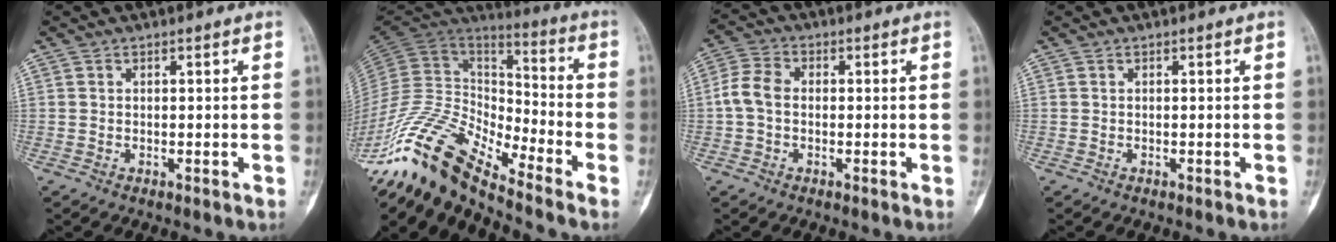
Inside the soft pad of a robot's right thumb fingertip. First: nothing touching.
{"total": 17.4, "force": [-14.0, 3.8, 9.6], "torque": [-0.186, 0.084, -0.273]}
{"total": 5.3, "force": [-0.4, 3.7, 3.7], "torque": [-0.074, 0.015, -0.017]}
{"total": 0.0}